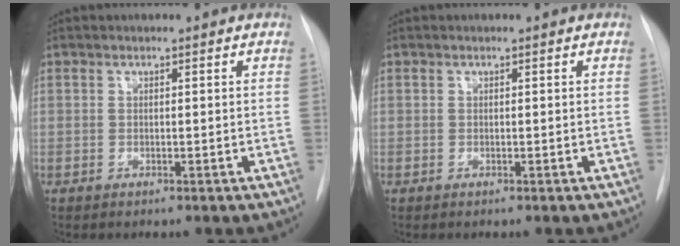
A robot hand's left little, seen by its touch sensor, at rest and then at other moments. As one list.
[{"total": 0.0}]